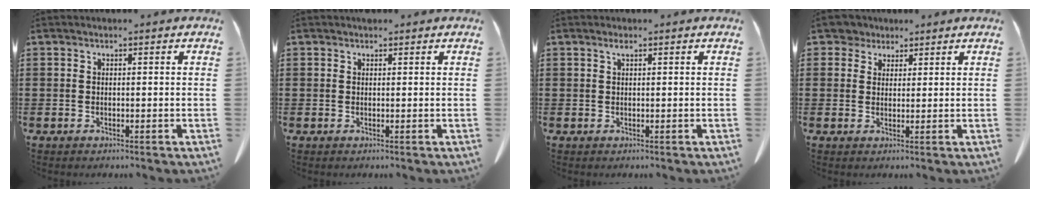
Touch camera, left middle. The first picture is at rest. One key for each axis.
{"total": 0.6, "fx": 0.4, "fy": 0.4, "fz": 0.2, "tx": -0.006, "ty": 0.001, "tz": 0.008}
{"total": 0.9, "fx": 0.4, "fy": 0.1, "fz": 0.8, "tx": -0.016, "ty": 0.002, "tz": 0.008}
{"total": 3.3, "fx": 2.5, "fy": 2.0, "fz": 0.6, "tx": -0.027, "ty": 0.008, "tz": 0.048}